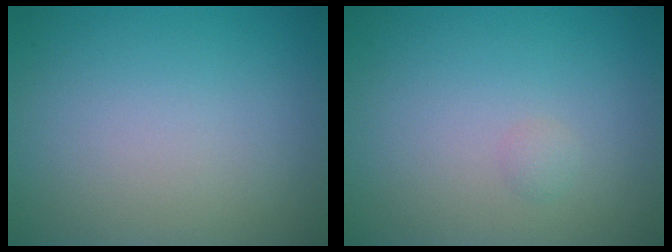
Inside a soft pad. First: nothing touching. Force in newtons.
{"total": 0.6, "press": 0.6, "slide": 0.1}